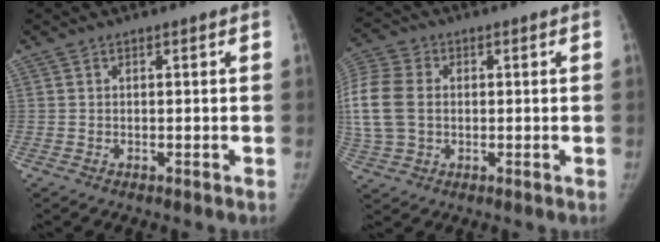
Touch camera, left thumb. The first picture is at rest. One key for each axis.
{"total": 17.1, "fx": 0.9, "fy": 13.0, "fz": 11.0, "tx": -0.287, "ty": 0.019, "tz": 0.021}